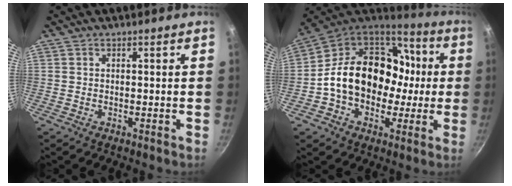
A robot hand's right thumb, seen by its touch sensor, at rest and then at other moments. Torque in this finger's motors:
{"motor_torque": [1.54, 3.48, 1.56, -0.83, 0.25]}